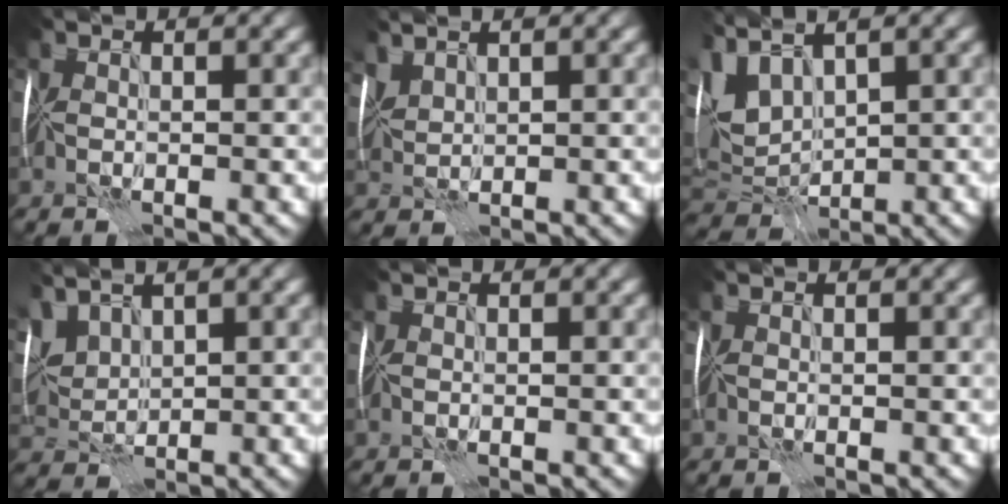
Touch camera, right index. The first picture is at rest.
{"total": 1.7, "force": [1.3, 0.6, 0.9], "torque": [-0.027, 0.008, 0.029]}
{"total": 5.8, "force": [2.1, 3.0, 4.5], "torque": [-0.116, 0.010, 0.038]}
{"total": 5.0, "force": [3.0, 2.3, 3.3], "torque": [-0.090, 0.015, 0.062]}
{"total": 0.0}
{"total": 0.0}